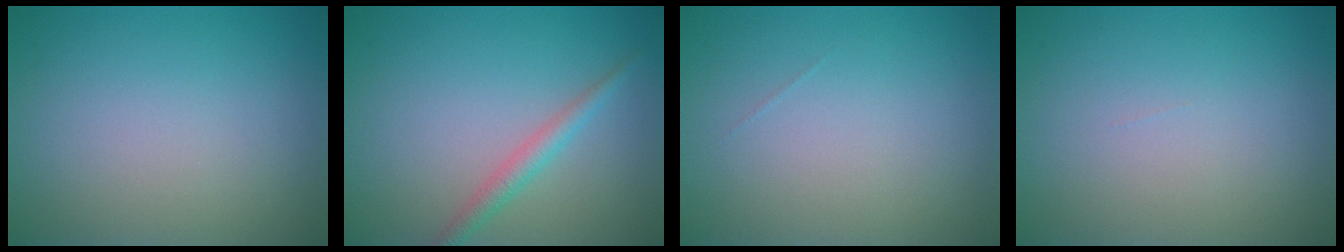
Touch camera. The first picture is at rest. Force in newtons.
{"total": 1.9, "press": 1.9, "slide": 0.0}
{"total": 0.0}
{"total": 0.0}